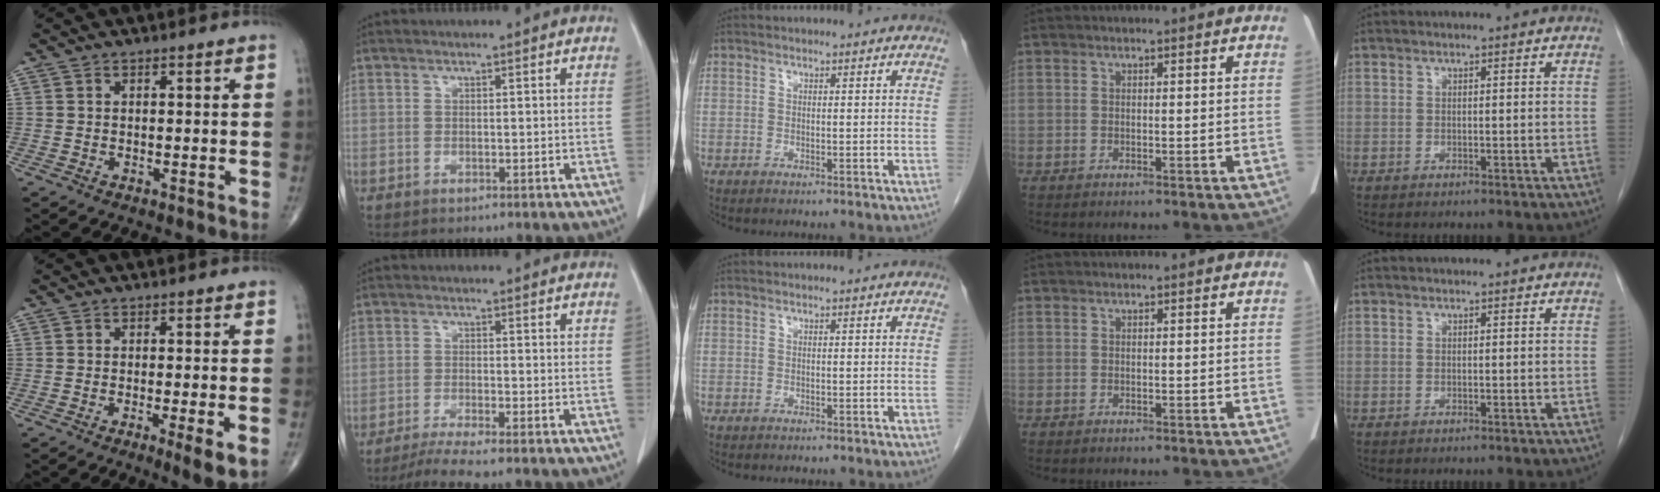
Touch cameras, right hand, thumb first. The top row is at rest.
{"thumb": {"total": 5.1, "force": [-1.7, 0.8, 4.8], "torque": [-0.073, -0.013, -0.028]}, "index": {"total": 5.8, "force": [-4.8, -0.6, 3.1], "torque": [-0.048, -0.017, -0.083]}}